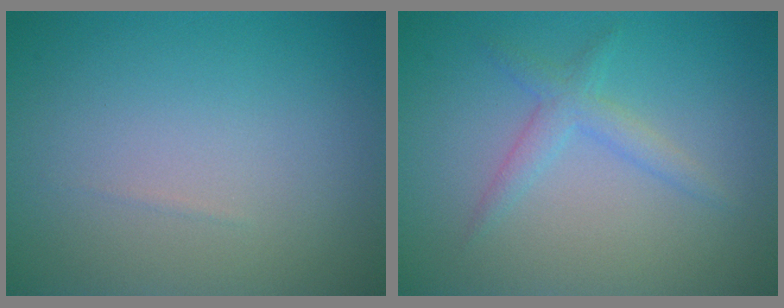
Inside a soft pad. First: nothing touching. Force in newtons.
{"total": 2.0, "press": 2.0, "slide": 0.2}